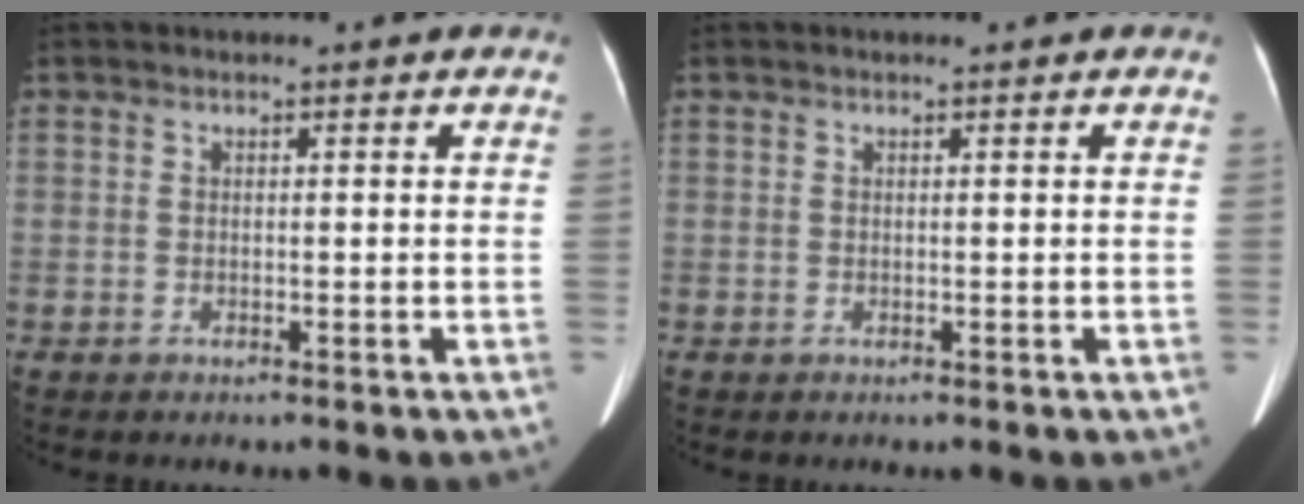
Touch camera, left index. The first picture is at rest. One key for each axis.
{"total": 0.0}